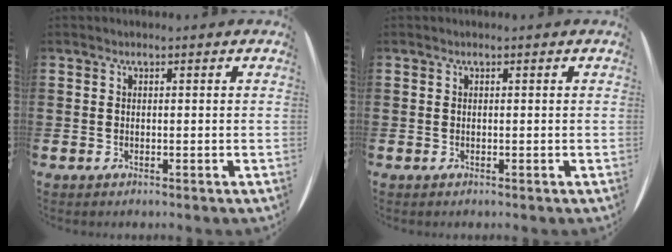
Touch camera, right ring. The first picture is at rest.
{"total": 0.0}